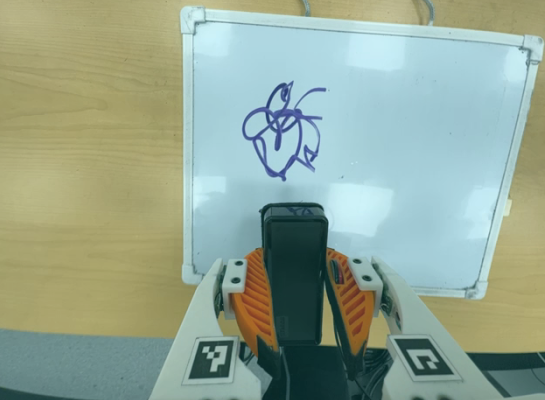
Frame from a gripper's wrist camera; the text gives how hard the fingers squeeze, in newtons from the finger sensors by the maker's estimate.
{"total": 8.7, "left": 6.7, "right": 10.7}